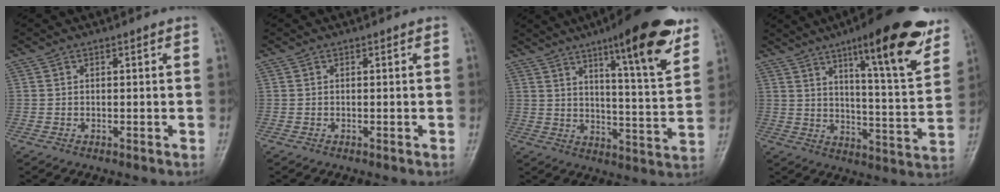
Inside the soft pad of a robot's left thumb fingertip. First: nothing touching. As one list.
[{"total": 0.0}, {"total": 17.8, "force": [10.8, 3.2, 13.8], "torque": [-0.172, -0.056, 0.158]}, {"total": 19.8, "force": [11.9, 4.0, 15.3], "torque": [-0.184, -0.057, 0.173]}]